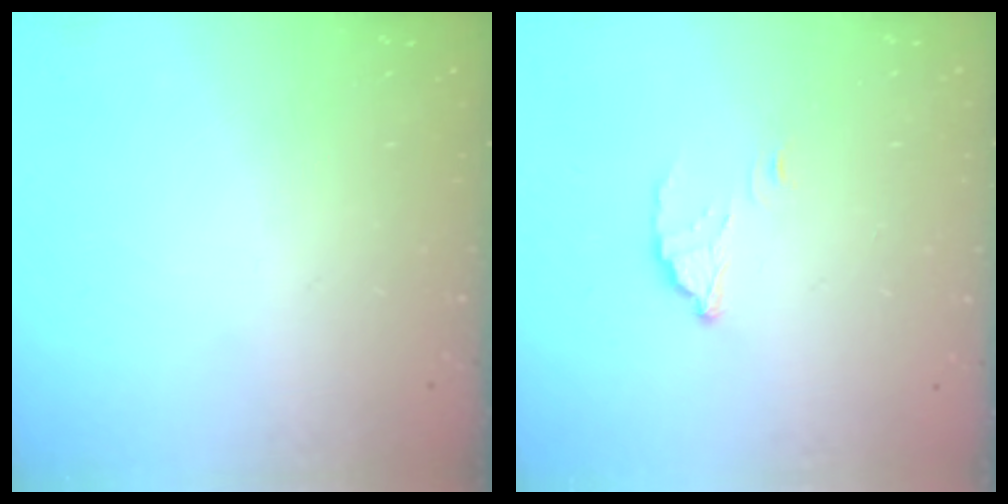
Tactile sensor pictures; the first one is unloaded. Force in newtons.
{"total": 2.7, "press": 2.7, "slide": 0.3}